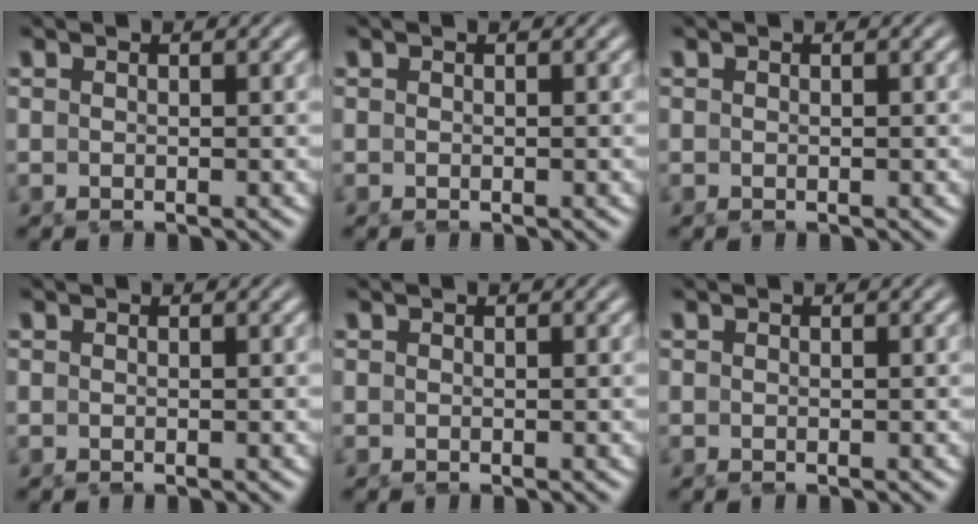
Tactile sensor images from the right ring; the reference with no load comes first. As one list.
[{"total": 0.0}, {"total": 0.0}, {"total": 0.0}, {"total": 0.0}, {"total": 0.0}]